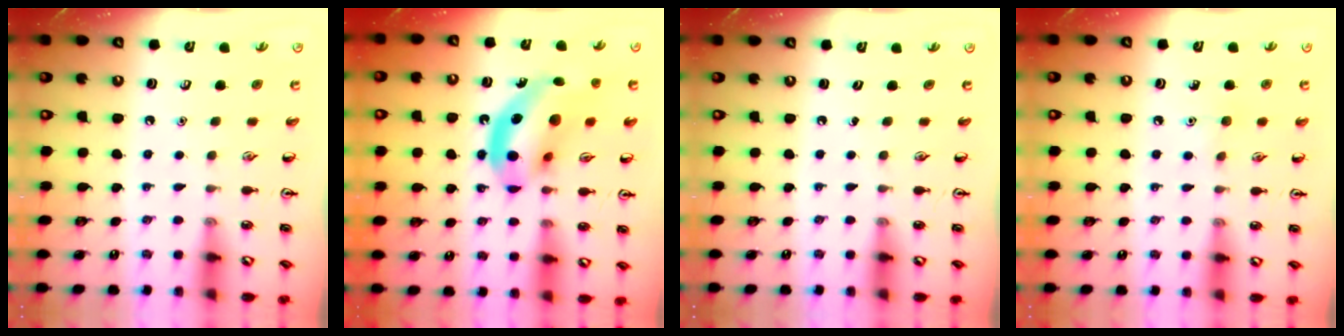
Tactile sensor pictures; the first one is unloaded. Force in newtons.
{"total": 15.2, "press": 14.6, "slide": 4.2}
{"total": 0.0}
{"total": 5.2, "press": 5.0, "slide": 1.5}